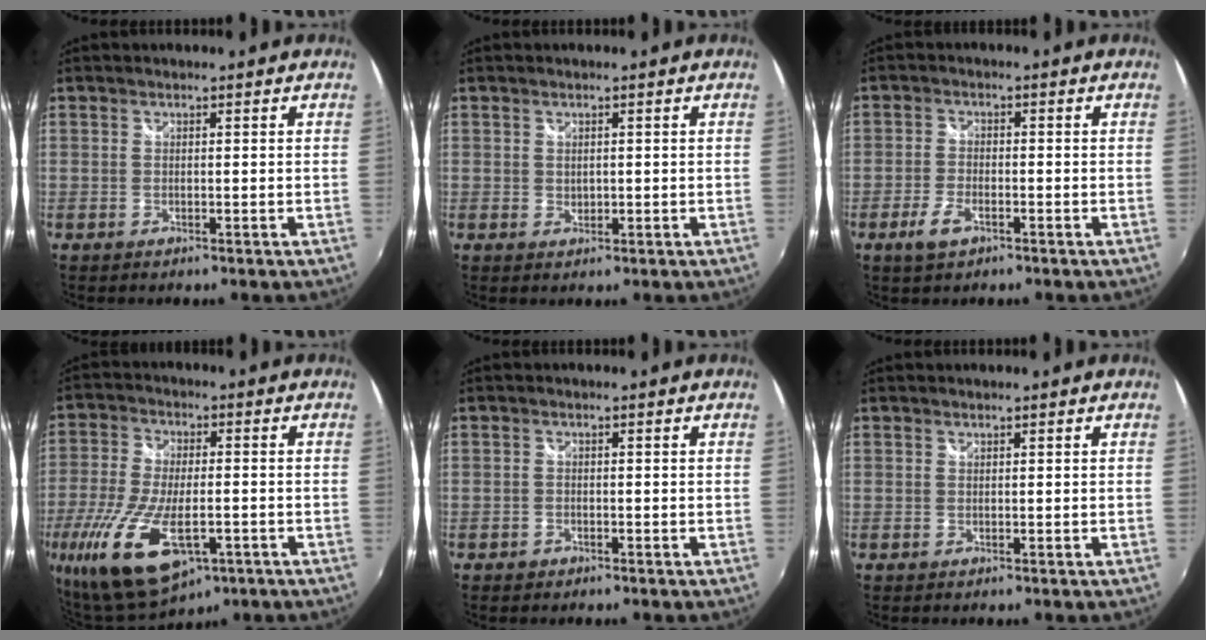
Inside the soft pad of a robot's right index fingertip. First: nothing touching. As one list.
[{"total": 1.0, "force": [0.3, 0.9, 0.5], "torque": [-0.005, 0.000, 0.005]}, {"total": 4.5, "force": [-2.6, 2.1, 3.0], "torque": [-0.074, -0.005, -0.050]}, {"total": 20.1, "force": [-8.2, 8.9, 16.0], "torque": [-0.352, -0.055, -0.134]}, {"total": 1.4, "force": [-0.9, 1.0, 0.2], "torque": [-0.008, 0.000, -0.015]}, {"total": 0.0}]